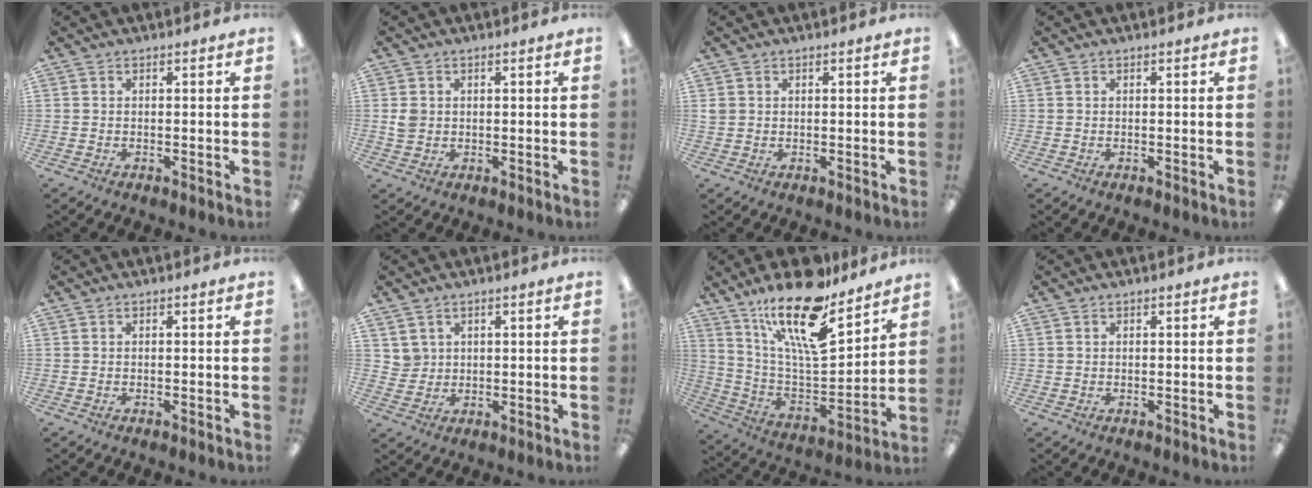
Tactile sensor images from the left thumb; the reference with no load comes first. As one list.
[{"total": 2.5, "force": [0.6, 2.2, 1.0], "torque": [-0.014, 0.002, 0.008]}, {"total": 1.3, "force": [0.6, 1.1, 0.4], "torque": [-0.010, 0.003, 0.011]}, {"total": 0.0}, {"total": 0.0}, {"total": 3.4, "force": [2.2, 2.5, -0.1], "torque": [-0.003, -0.009, 0.040]}, {"total": 21.9, "force": [15.8, 6.9, 13.5], "torque": [-0.236, -0.101, 0.269]}, {"total": 0.5, "force": [0.4, 0.3, 0.1], "torque": [-0.003, 0.002, 0.008]}]